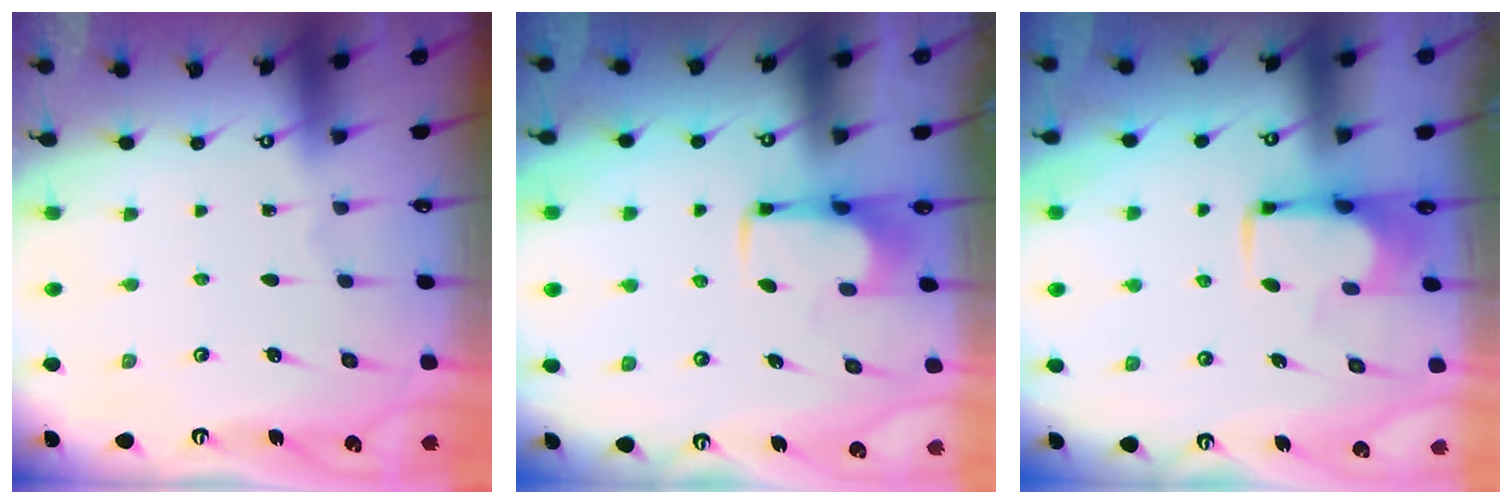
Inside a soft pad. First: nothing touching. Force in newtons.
{"total": 2.0, "press": 2.0, "slide": 0.4}
{"total": 1.2, "press": 1.1, "slide": 0.5}